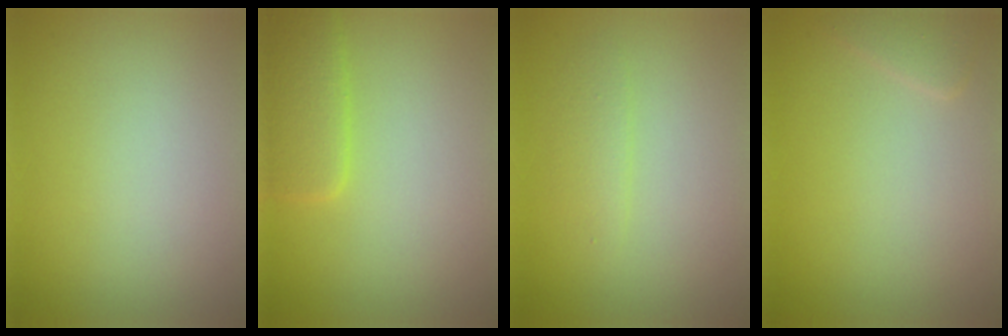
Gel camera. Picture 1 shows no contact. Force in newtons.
{"total": 2.9, "press": 2.9, "slide": 0.1}
{"total": 1.2, "press": 1.2, "slide": 0.1}
{"total": 1.1, "press": 1.1, "slide": 0.1}